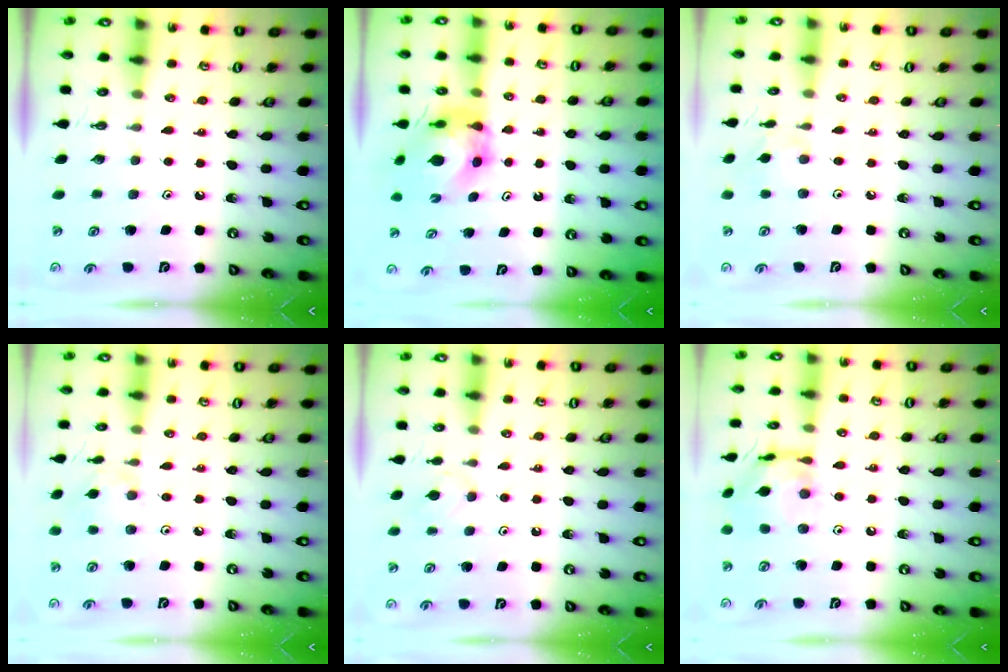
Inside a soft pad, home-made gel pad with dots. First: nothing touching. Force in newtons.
{"total": 5.6, "press": 5.6, "slide": 0.4}
{"total": 2.8, "press": 2.8, "slide": 0.1}
{"total": 1.9, "press": 1.8, "slide": 0.5}
{"total": 2.2, "press": 2.1, "slide": 0.6}
{"total": 13.1, "press": 13.0, "slide": 1.1}